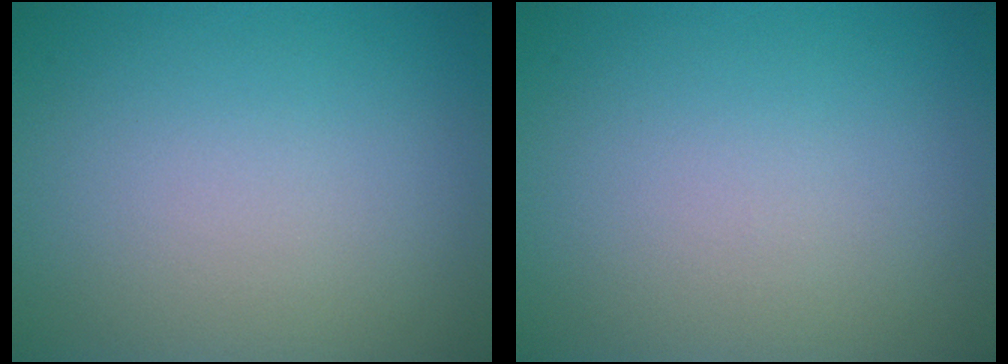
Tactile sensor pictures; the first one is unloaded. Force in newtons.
{"total": 0.0}